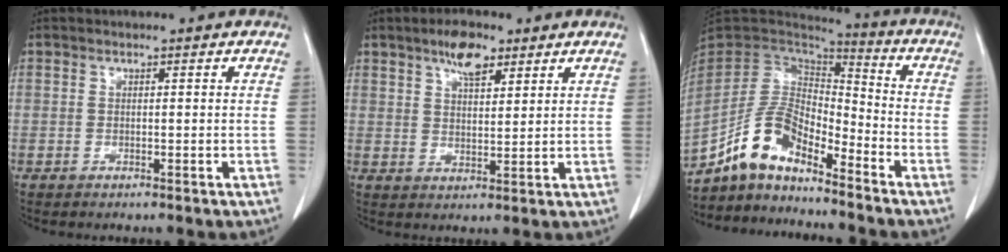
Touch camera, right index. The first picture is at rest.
{"total": 5.5, "force": [3.6, 2.1, 3.7], "torque": [-0.068, 0.006, 0.062]}
{"total": 11.5, "force": [-9.2, 3.5, 5.9], "torque": [-0.122, 0.032, -0.175]}